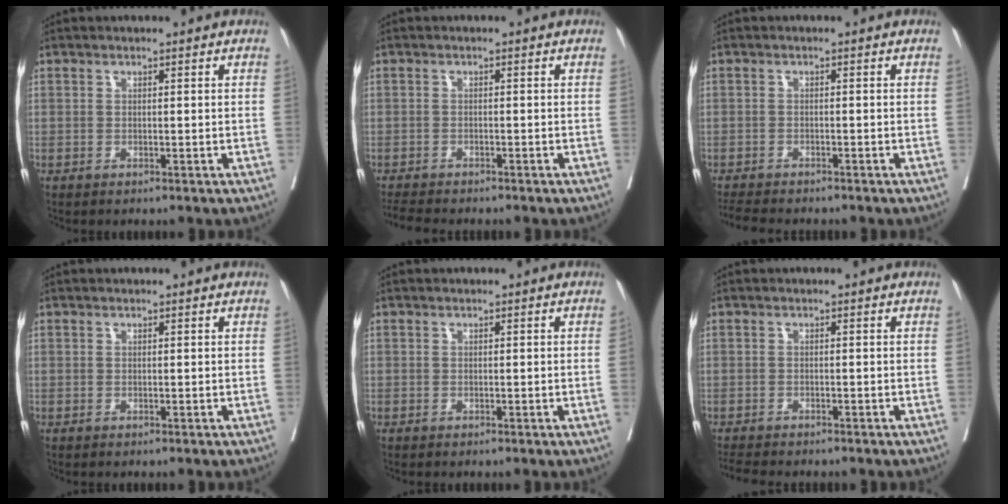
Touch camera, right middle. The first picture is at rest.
{"total": 4.9, "force": [-4.5, 0.7, 1.9], "torque": [-0.027, -0.012, -0.073]}
{"total": 5.6, "force": [-5.1, 0.8, 2.2], "torque": [-0.030, -0.013, -0.082]}
{"total": 0.0}
{"total": 0.0}
{"total": 4.4, "force": [-4.0, 0.8, 1.7], "torque": [-0.025, -0.011, -0.063]}